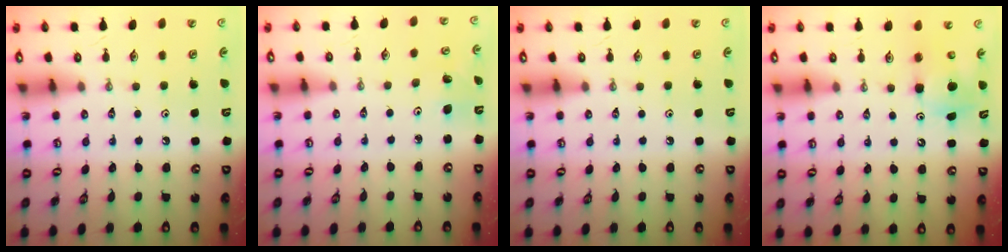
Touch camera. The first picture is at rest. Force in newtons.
{"total": 2.0, "press": 2.0, "slide": 0.2}
{"total": 0.0}
{"total": 8.2, "press": 8.1, "slide": 0.8}